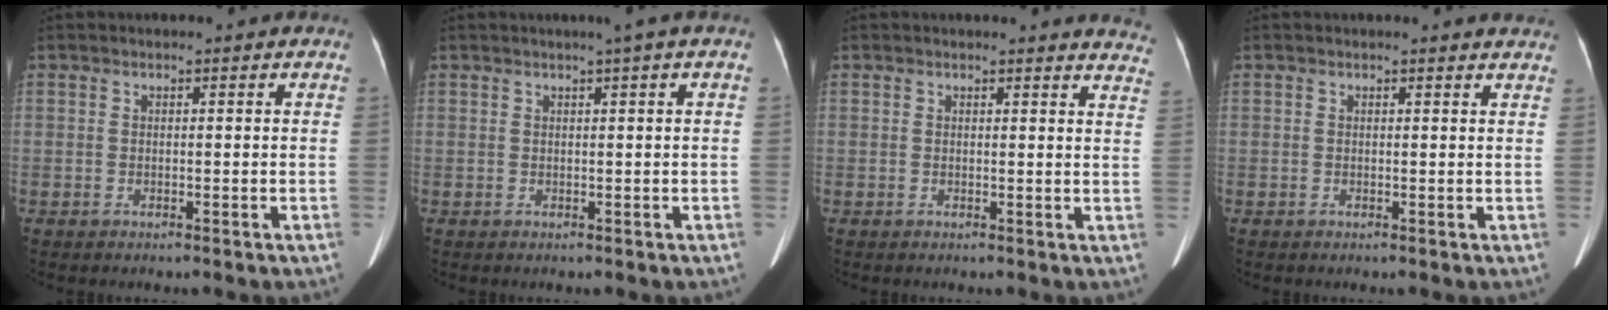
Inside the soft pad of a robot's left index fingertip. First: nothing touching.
{"total": 1.5, "force": [0.8, -0.5, 1.3], "torque": [-0.022, 0.000, 0.014]}
{"total": 7.0, "force": [7.0, 0.6, 0.8], "torque": [0.017, -0.048, 0.036]}
{"total": 2.8, "force": [2.7, 0.2, 0.4], "torque": [-0.008, -0.007, 0.012]}